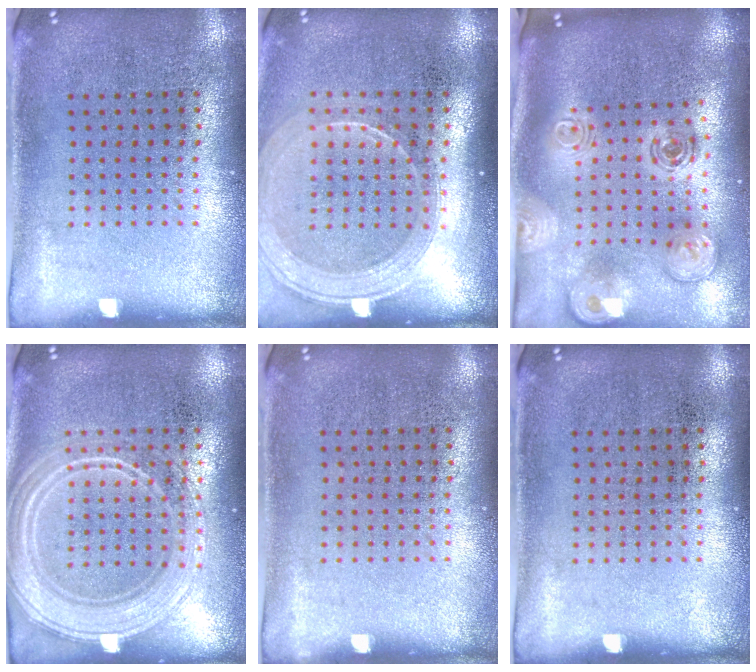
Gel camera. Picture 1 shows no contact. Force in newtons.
{"total": 1.8, "press": 1.6, "slide": 0.7}
{"total": 2.5, "press": 1.8, "slide": 1.7}
{"total": 2.3, "press": 2.3, "slide": 0.4}
{"total": 0.0}
{"total": 0.0}